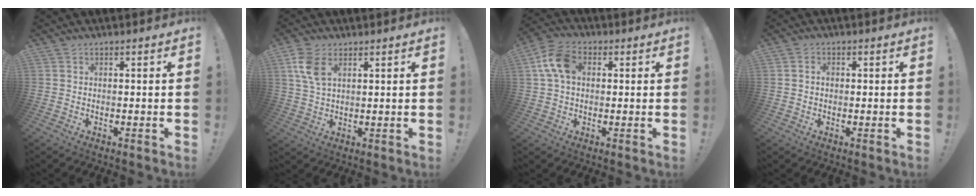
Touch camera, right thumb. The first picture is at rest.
{"total": 7.4, "force": [3.2, 4.1, 5.3], "torque": [-0.110, -0.006, 0.060]}
{"total": 10.0, "force": [1.9, 6.8, 7.0], "torque": [-0.137, 0.015, 0.042]}
{"total": 1.7, "force": [-0.2, 1.4, 0.9], "torque": [-0.012, 0.003, -0.005]}